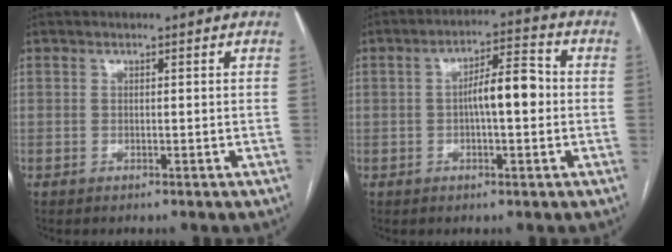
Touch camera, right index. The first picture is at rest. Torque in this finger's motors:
{"motor_torque": [1.06, -0.21, 0.27, 0.14]}